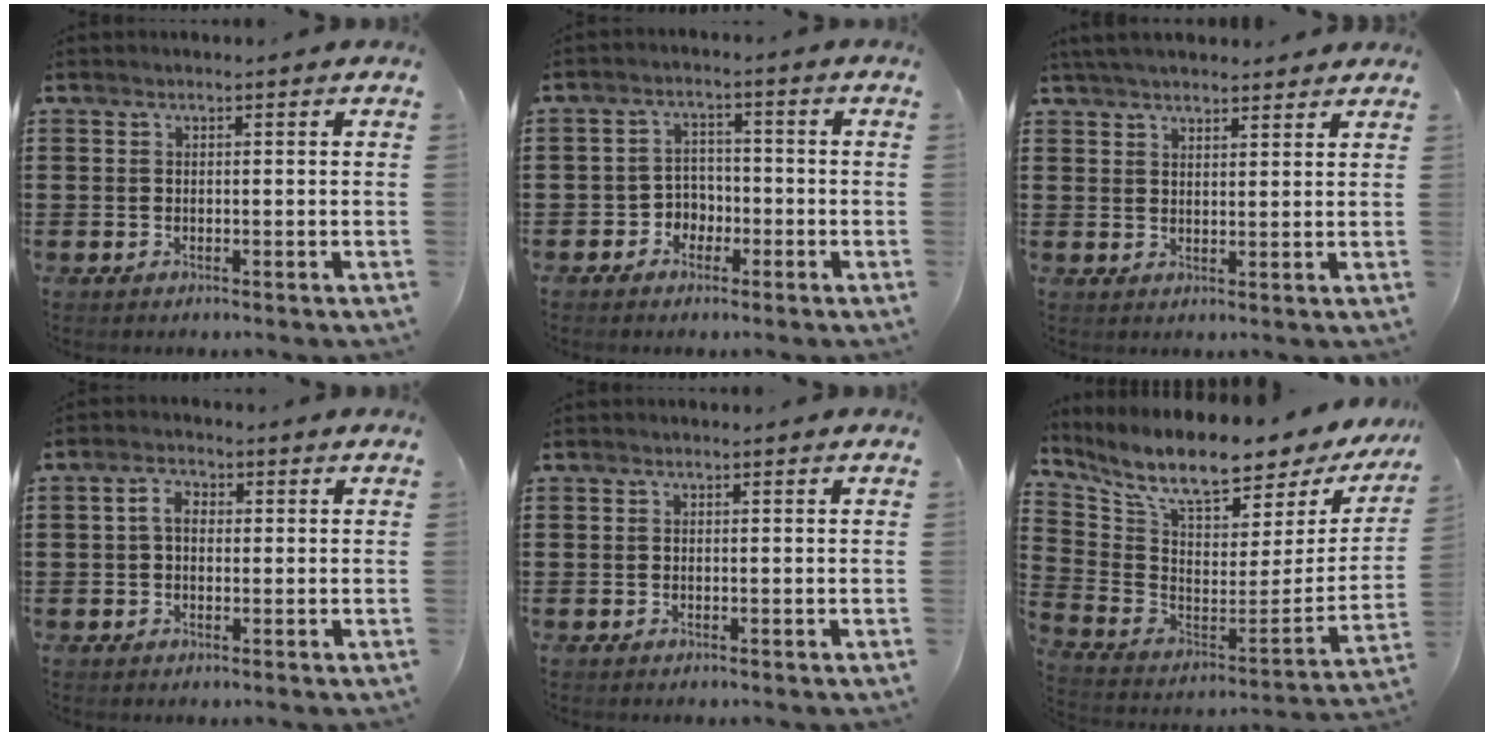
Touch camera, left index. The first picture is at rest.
{"total": 3.2, "force": [-2.0, 2.4, 0.8], "torque": [-0.026, 0.007, -0.045]}
{"total": 3.9, "force": [3.7, 0.4, 1.0], "torque": [-0.028, -0.002, 0.070]}
{"total": 3.1, "force": [0.3, 2.0, 2.4], "torque": [-0.051, 0.011, 0.001]}
{"total": 0.0}
{"total": 9.5, "force": [7.5, 1.8, 5.5], "torque": [-0.132, -0.062, 0.127]}